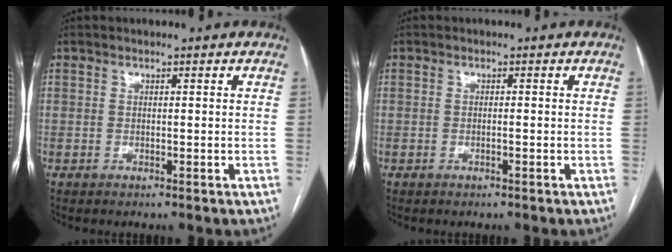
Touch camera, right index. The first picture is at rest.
{"total": 0.7, "force": [-0.3, -0.1, 0.6], "torque": [-0.012, 0.002, -0.004]}